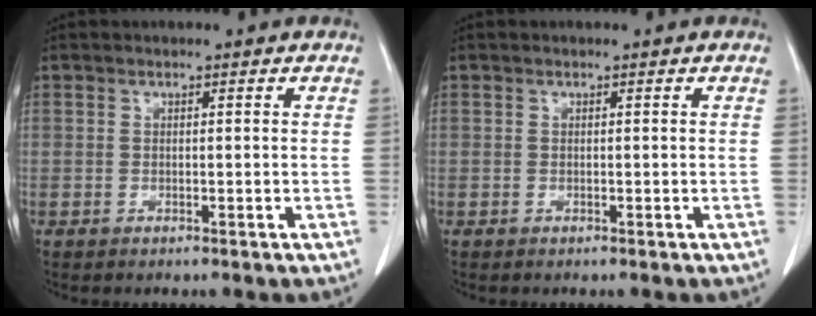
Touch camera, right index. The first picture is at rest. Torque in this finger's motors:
{"motor_torque": [0.00, 0.00, 0.01, 0.00]}